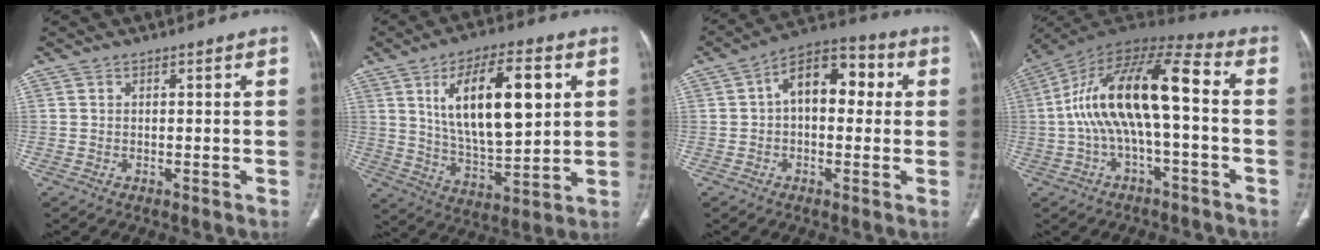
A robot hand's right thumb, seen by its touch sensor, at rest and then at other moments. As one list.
[{"total": 19.1, "force": [5.6, 7.8, 16.5], "torque": [-0.255, -0.019, 0.102]}, {"total": 11.7, "force": [1.7, 6.9, 9.3], "torque": [-0.113, 0.035, 0.015]}, {"total": 17.2, "force": [-0.6, 6.2, 16.0], "torque": [-0.308, 0.058, -0.016]}]